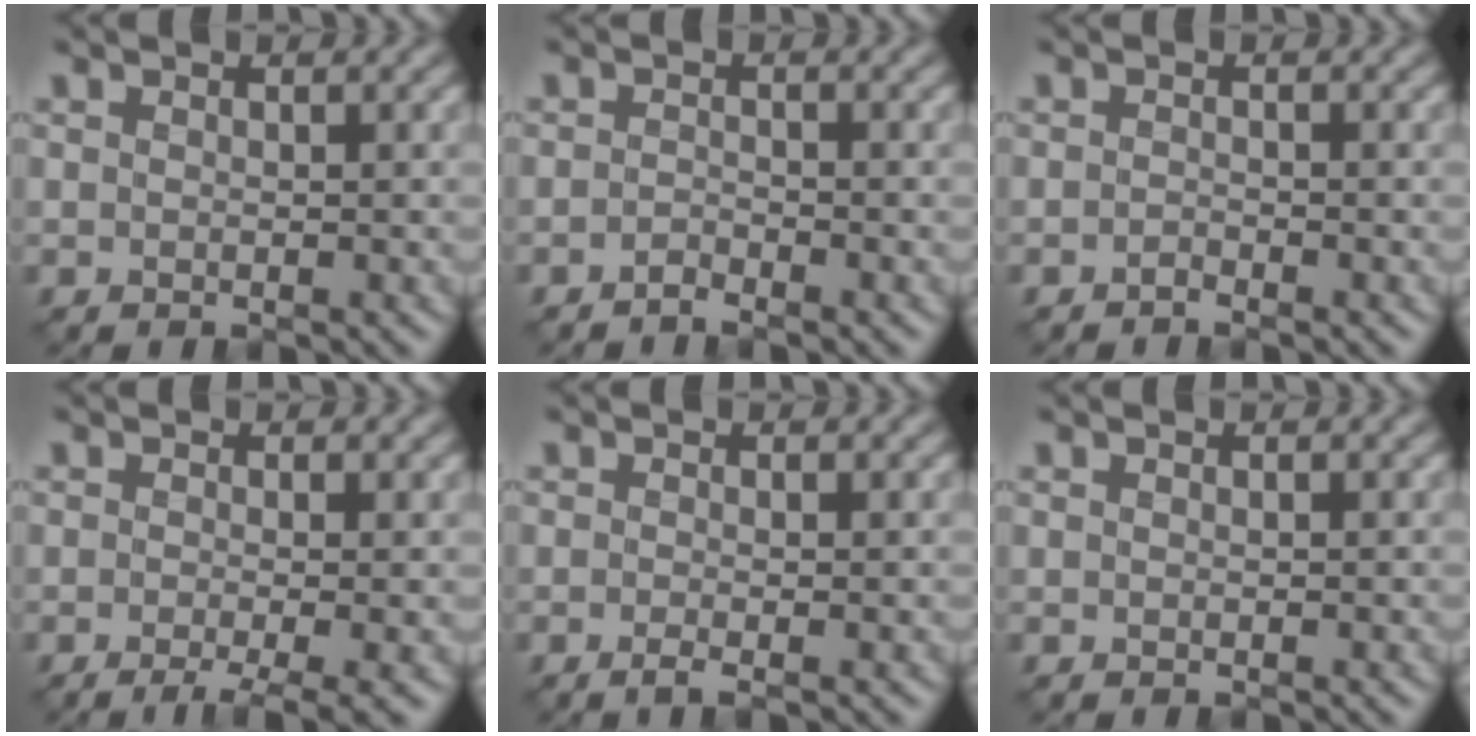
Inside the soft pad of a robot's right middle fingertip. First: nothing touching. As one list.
[{"total": 1.1, "force": [-1.1, 0.1, 0.2], "torque": [-0.005, 0.001, -0.025]}, {"total": 0.8, "force": [-0.8, 0.0, 0.1], "torque": [-0.003, 0.000, -0.018]}, {"total": 3.4, "force": [-1.7, 0.6, 2.9], "torque": [-0.045, -0.009, -0.031]}, {"total": 1.0, "force": [-0.7, 0.1, 0.8], "torque": [-0.018, -0.009, -0.014]}, {"total": 0.0}]